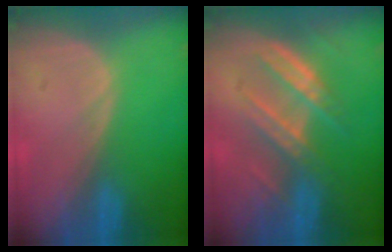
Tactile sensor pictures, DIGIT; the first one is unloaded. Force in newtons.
{"total": 6.5, "press": 6.4, "slide": 1.1}